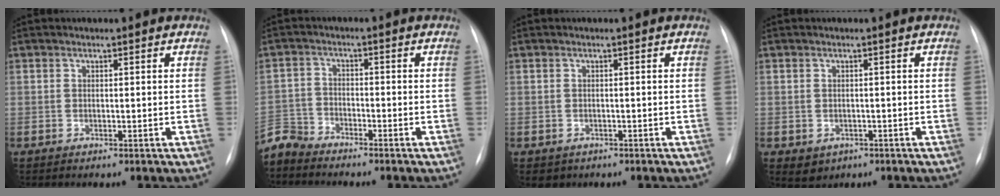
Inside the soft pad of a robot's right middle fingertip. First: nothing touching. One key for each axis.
{"total": 5.0, "fx": -4.9, "fy": 0.7, "fz": -0.5, "tx": 0.008, "ty": -0.007, "tz": -0.099}
{"total": 1.6, "fx": -0.8, "fy": 1.3, "fz": 0.2, "tx": -0.004, "ty": 0.002, "tz": -0.004}
{"total": 2.7, "fx": -1.1, "fy": 2.3, "fz": 0.9, "tx": -0.011, "ty": 0.001, "tz": -0.002}